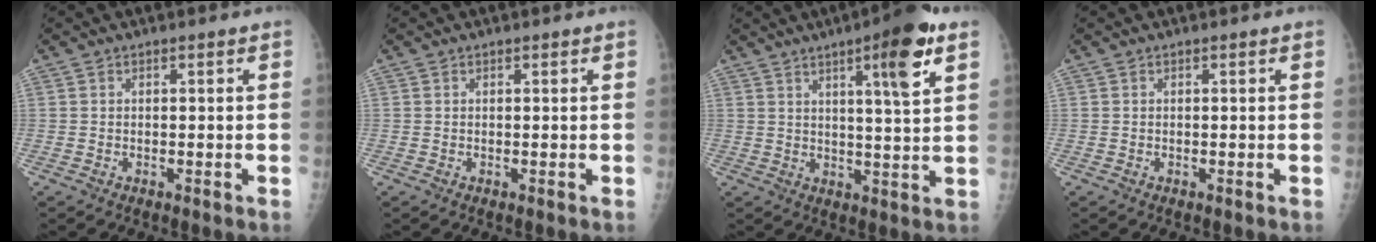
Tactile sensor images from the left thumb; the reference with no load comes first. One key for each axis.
{"total": 0.0}
{"total": 10.9, "fx": 5.4, "fy": 1.4, "fz": 9.3, "tx": -0.132, "ty": -0.024, "tz": 0.075}
{"total": 0.0}